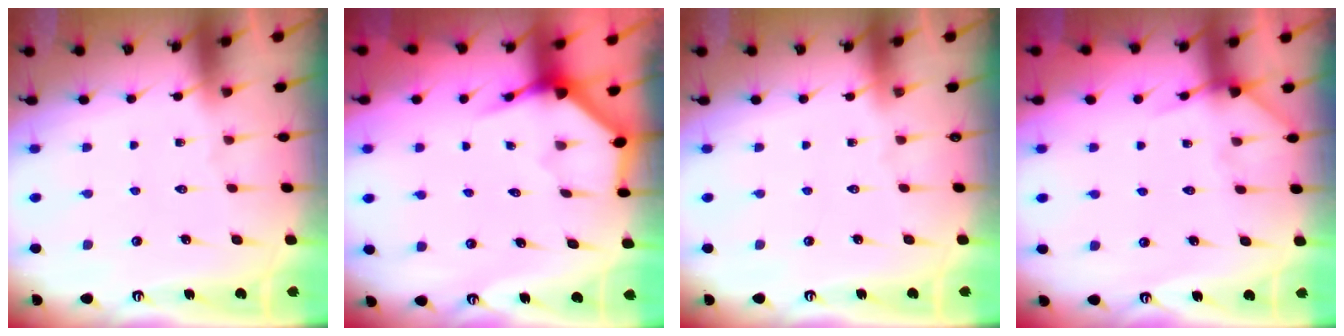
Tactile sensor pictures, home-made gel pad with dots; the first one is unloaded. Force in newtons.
{"total": 3.9, "press": 3.9, "slide": 0.3}
{"total": 0.0}
{"total": 4.4, "press": 4.3, "slide": 0.7}